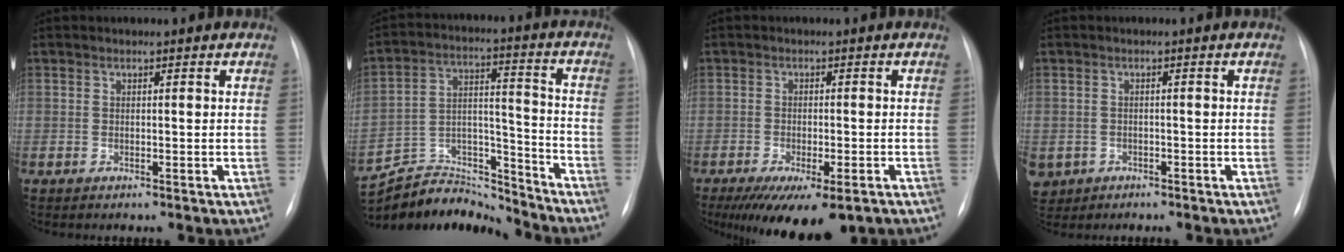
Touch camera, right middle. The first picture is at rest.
{"total": 15.4, "force": [-15.0, 2.9, 1.1], "torque": [-0.016, 0.044, -0.253]}
{"total": 11.5, "force": [-7.6, 3.9, 7.7], "torque": [-0.115, -0.017, -0.110]}
{"total": 4.2, "force": [-2.5, 3.4, 0.6], "torque": [-0.016, 0.003, -0.039]}